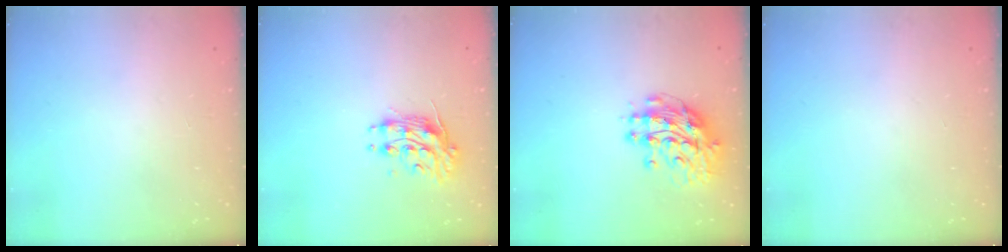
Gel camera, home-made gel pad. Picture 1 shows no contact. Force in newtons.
{"total": 10.9, "press": 10.9, "slide": 0.5}
{"total": 12.2, "press": 12.1, "slide": 1.1}
{"total": 0.0}